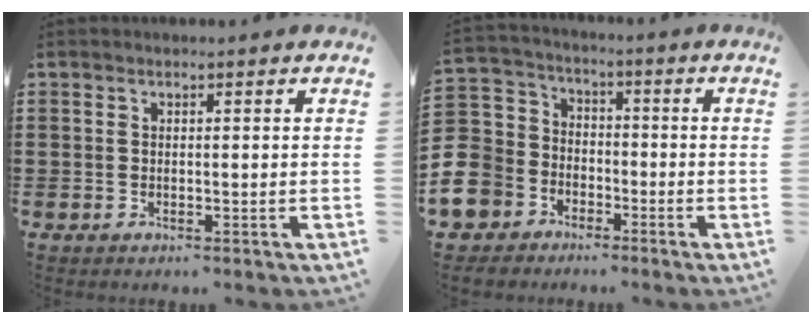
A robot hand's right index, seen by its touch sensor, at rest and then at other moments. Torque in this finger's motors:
{"motor_torque": [0.81, 0.85, 0.03, -0.21]}